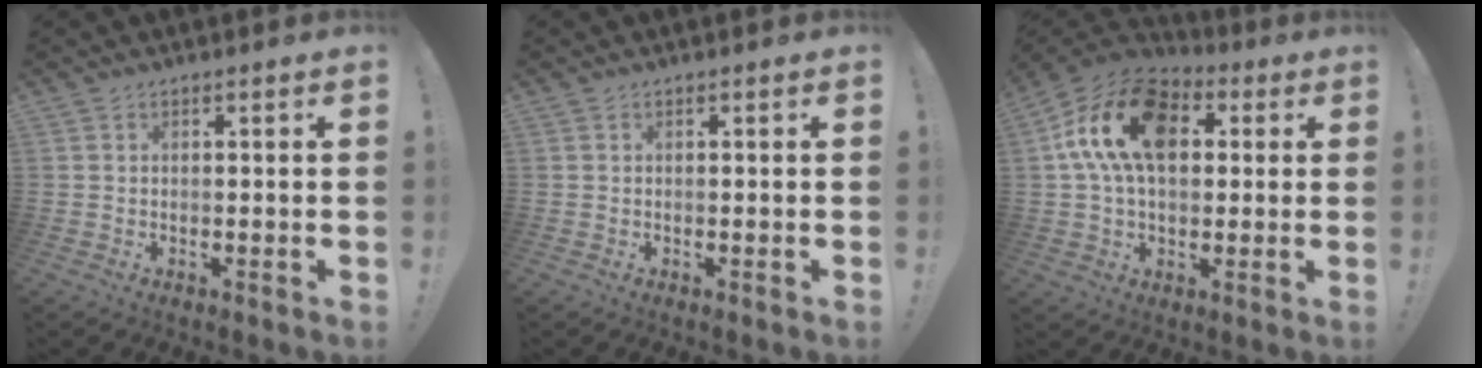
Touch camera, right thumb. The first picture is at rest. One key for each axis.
{"total": 0.0}
{"total": 19.1, "fx": 5.0, "fy": 12.0, "fz": 14.0, "tx": -0.251, "ty": 0.009, "tz": 0.087}